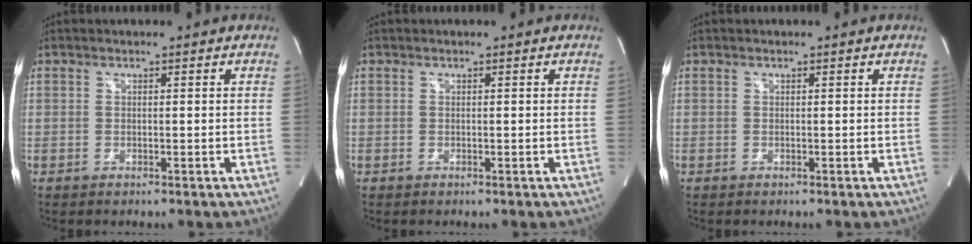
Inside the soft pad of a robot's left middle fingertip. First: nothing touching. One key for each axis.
{"total": 0.0}
{"total": 0.0}